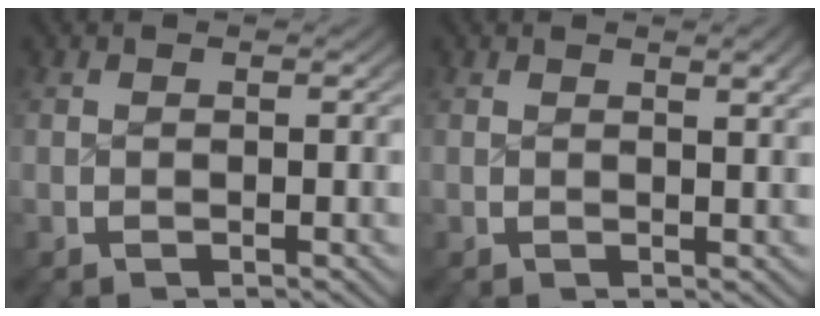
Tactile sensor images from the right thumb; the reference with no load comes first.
{"total": 1.1, "force": [0.8, -0.2, 0.7], "torque": [-0.007, 0.001, 0.017]}